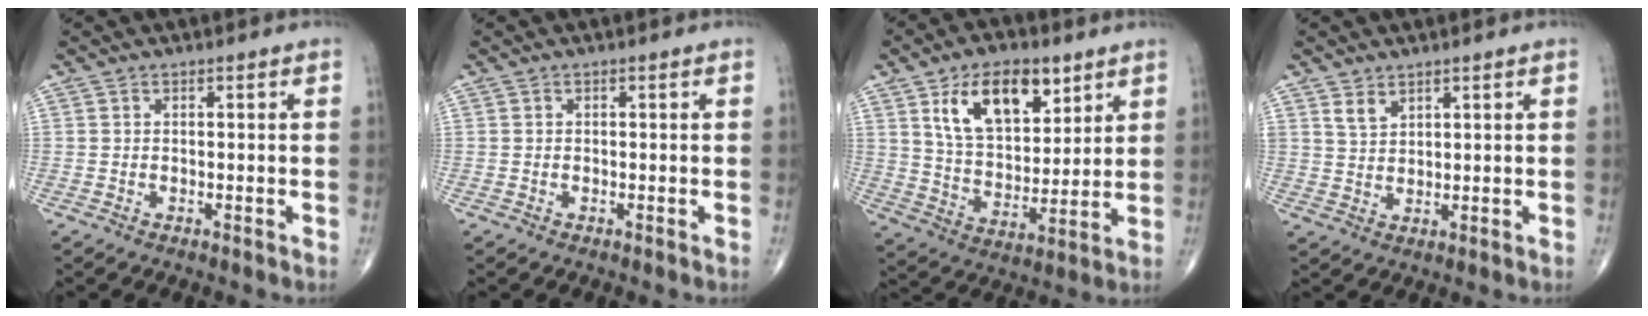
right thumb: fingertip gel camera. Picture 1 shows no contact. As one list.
[{"total": 0.0}, {"total": 16.0, "force": [7.9, 8.8, 10.8], "torque": [-0.143, -0.037, 0.146]}, {"total": 3.0, "force": [2.2, 1.7, 1.3], "torque": [-0.015, -0.017, 0.048]}]